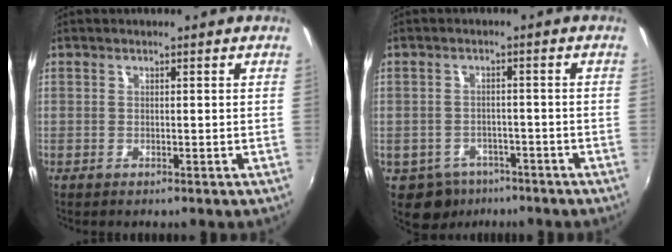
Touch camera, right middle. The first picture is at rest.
{"total": 6.5, "force": [-4.2, 4.7, 1.5], "torque": [-0.046, 0.000, -0.056]}